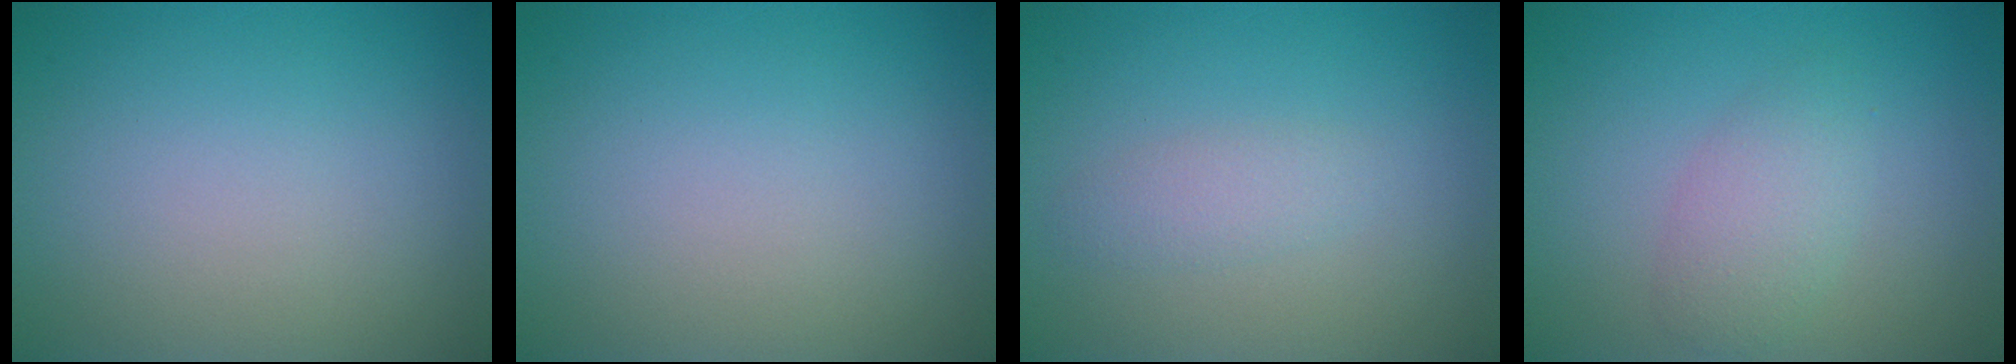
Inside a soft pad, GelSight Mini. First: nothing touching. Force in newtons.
{"total": 0.0}
{"total": 1.4, "press": 1.4, "slide": 0.1}
{"total": 2.6, "press": 2.6, "slide": 0.2}